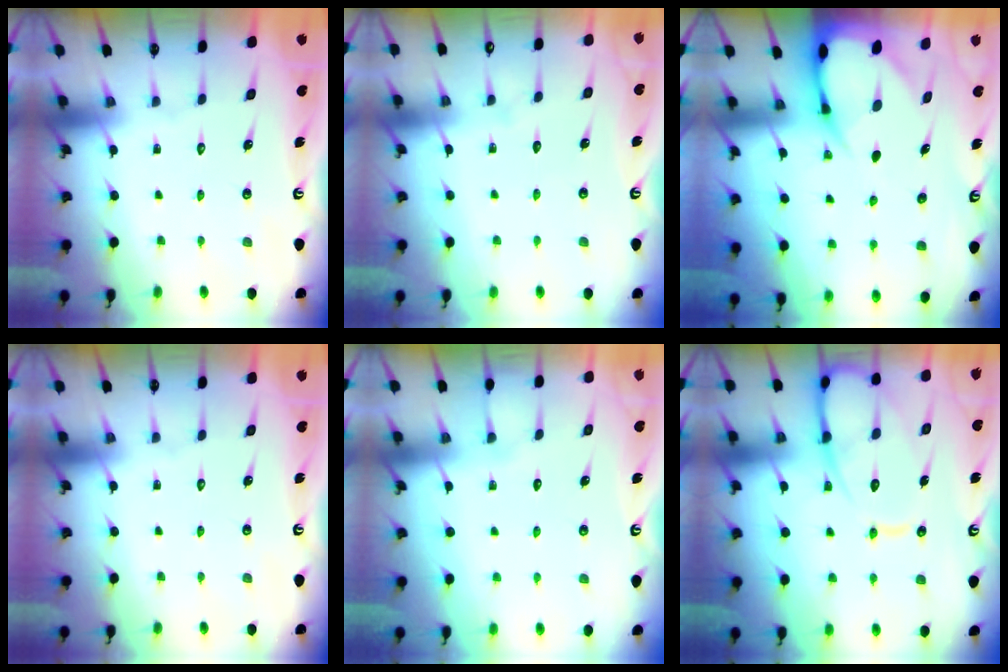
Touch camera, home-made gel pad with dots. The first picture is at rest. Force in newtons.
{"total": 2.6, "press": 2.6, "slide": 0.3}
{"total": 7.2, "press": 7.2, "slide": 0.8}
{"total": 0.0}
{"total": 3.4, "press": 3.3, "slide": 0.5}
{"total": 13.0, "press": 12.9, "slide": 1.3}